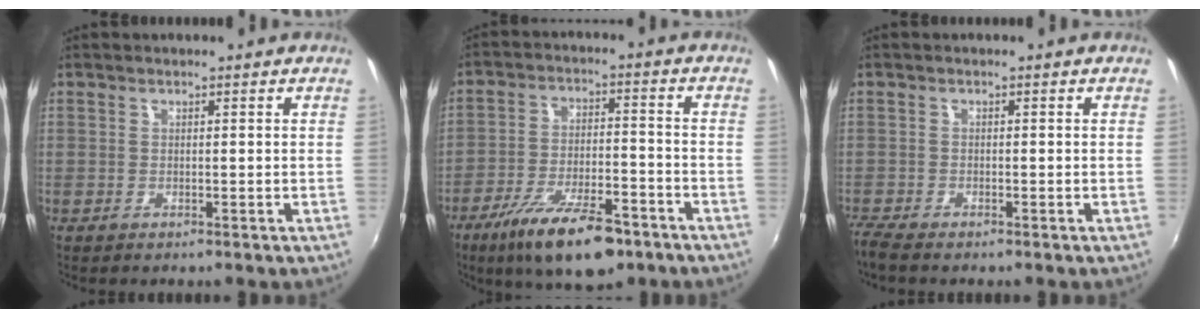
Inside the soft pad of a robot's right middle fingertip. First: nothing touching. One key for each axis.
{"total": 15.1, "fx": -10.2, "fy": 4.8, "fz": 10.0, "tx": -0.198, "ty": -0.027, "tz": -0.167}
{"total": 2.9, "fx": -2.6, "fy": 0.3, "fz": 1.2, "tx": -0.036, "ty": -0.015, "tz": -0.054}